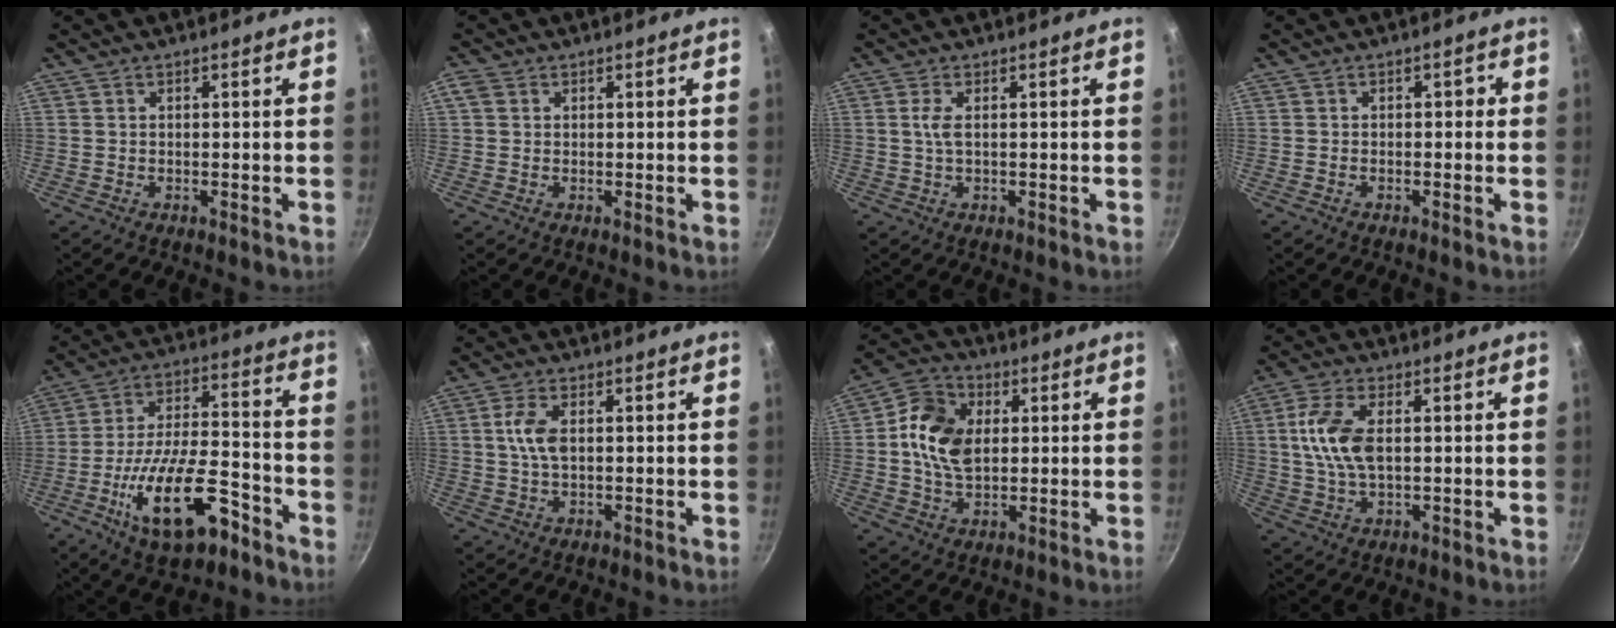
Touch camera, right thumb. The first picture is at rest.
{"total": 2.1, "force": [0.6, 1.7, 1.0], "torque": [-0.018, 0.001, 0.008]}
{"total": 2.4, "force": [0.4, 0.8, 2.2], "torque": [-0.054, 0.002, 0.009]}
{"total": 1.4, "force": [-0.5, 1.0, 0.8], "torque": [-0.003, 0.010, -0.009]}
{"total": 18.4, "force": [-8.9, 7.6, 14.2], "torque": [-0.234, 0.047, -0.152]}
{"total": 5.3, "force": [0.8, 2.8, 4.4], "torque": [-0.090, 0.006, 0.014]}
{"total": 12.2, "force": [1.7, 8.5, 8.5], "torque": [-0.132, 0.006, 0.019]}
{"total": 9.7, "force": [1.2, 5.0, 8.2], "torque": [-0.162, 0.006, 0.021]}